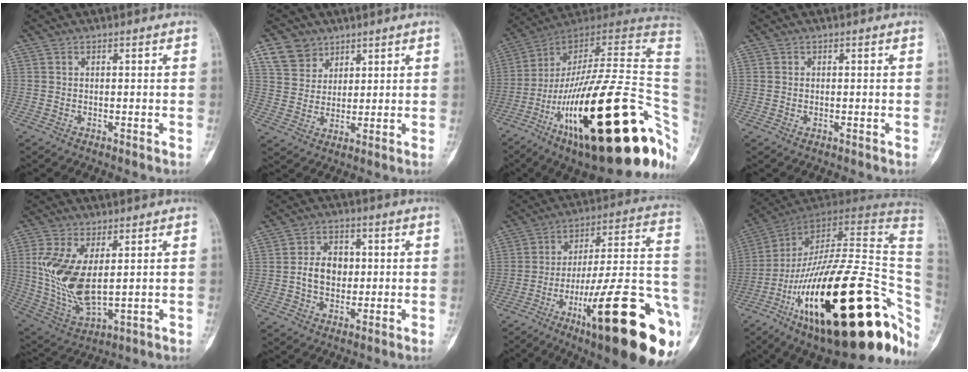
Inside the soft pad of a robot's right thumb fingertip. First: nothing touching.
{"total": 6.9, "force": [4.3, 5.3, 1.3], "torque": [-0.003, -0.017, 0.085]}
{"total": 38.4, "force": [-10.2, 12.3, 34.9], "torque": [-0.448, 0.069, -0.164]}
{"total": 0.5, "force": [-0.1, 0.3, 0.4], "torque": [-0.007, 0.005, 0.001]}
{"total": 13.4, "force": [2.1, 6.7, 11.5], "torque": [-0.238, -0.016, 0.059]}
{"total": 6.6, "force": [0.3, 5.1, 4.2], "torque": [-0.052, 0.008, 0.004]}
{"total": 30.9, "force": [-12.8, 6.7, 27.3], "torque": [-0.320, 0.056, -0.186]}
{"total": 40.6, "force": [-11.7, 15.3, 35.8], "torque": [-0.469, 0.060, -0.184]}